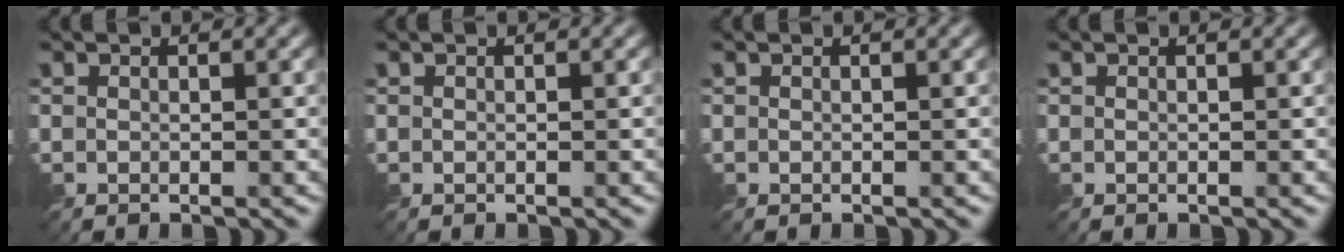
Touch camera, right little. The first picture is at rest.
{"total": 0.0}
{"total": 0.0}
{"total": 0.0}